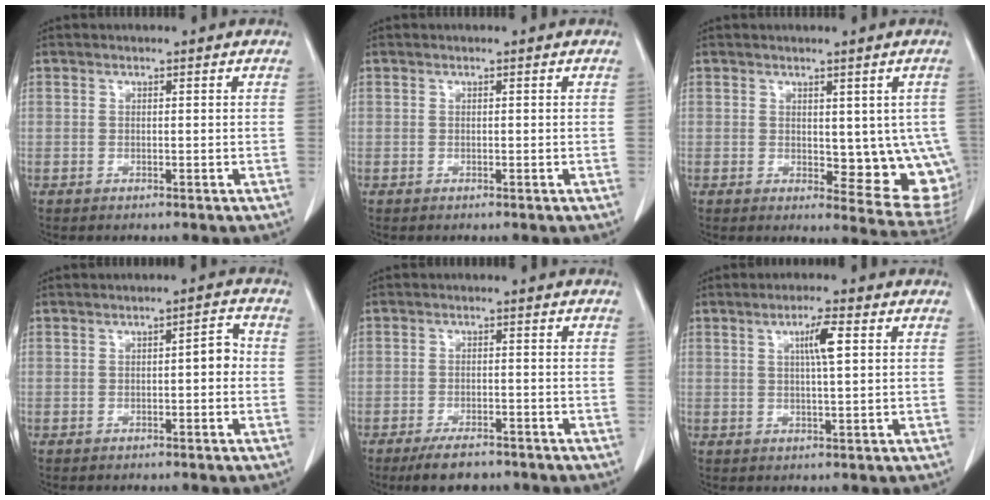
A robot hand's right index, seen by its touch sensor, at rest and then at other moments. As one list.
[{"total": 0.0}, {"total": 10.3, "force": [0.2, 4.8, 9.1], "torque": [-0.084, -0.017, 0.011]}, {"total": 3.0, "force": [-0.3, 0.9, 2.8], "torque": [-0.034, 0.012, -0.005]}, {"total": 5.5, "force": [-4.4, 1.9, 2.8], "torque": [-0.048, -0.004, -0.069]}, {"total": 4.3, "force": [1.3, 0.1, 4.1], "torque": [-0.070, 0.001, 0.022]}]